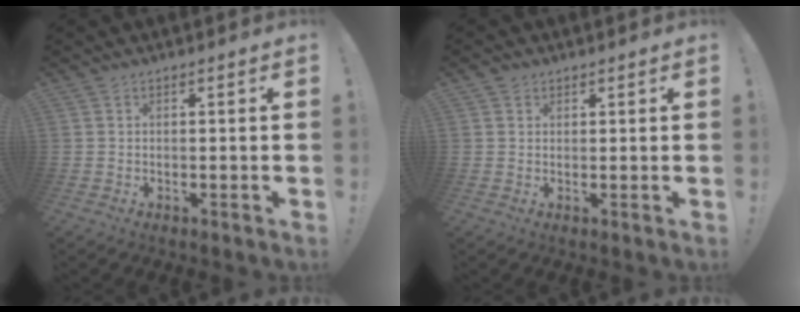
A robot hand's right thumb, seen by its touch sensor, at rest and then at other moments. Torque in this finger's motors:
{"motor_torque": [-0.03, 0.05, 0.34, 0.28, 0.01]}